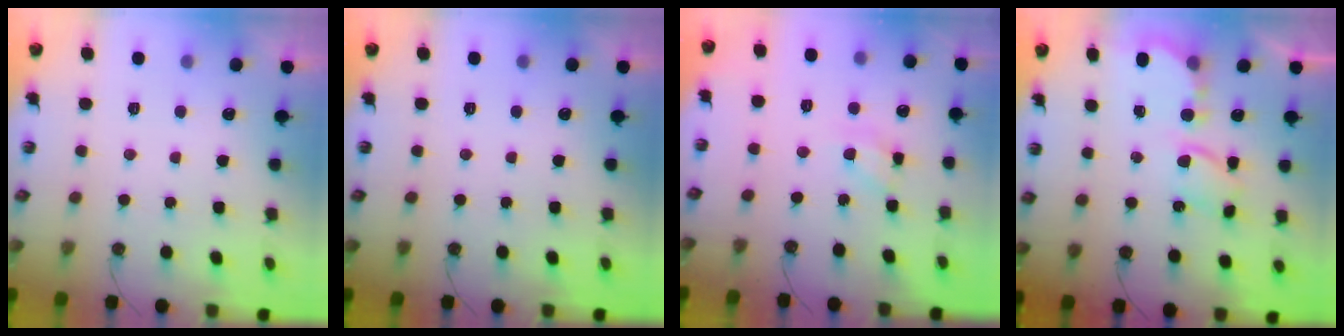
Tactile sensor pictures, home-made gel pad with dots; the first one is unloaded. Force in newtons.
{"total": 0.0}
{"total": 8.8, "press": 8.8, "slide": 0.3}
{"total": 6.1, "press": 6.1, "slide": 0.1}